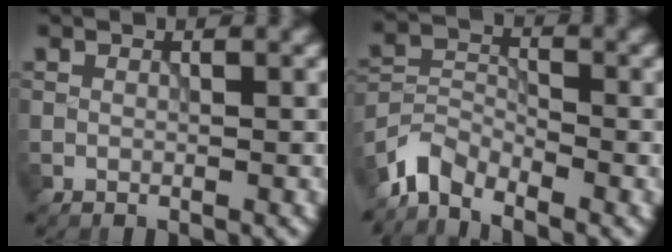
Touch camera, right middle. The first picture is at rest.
{"total": 3.9, "force": [-3.4, 1.4, 1.1], "torque": [-0.019, -0.001, -0.082]}